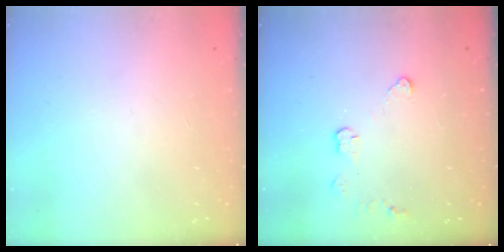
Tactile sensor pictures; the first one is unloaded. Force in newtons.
{"total": 3.9, "press": 3.9, "slide": 0.5}